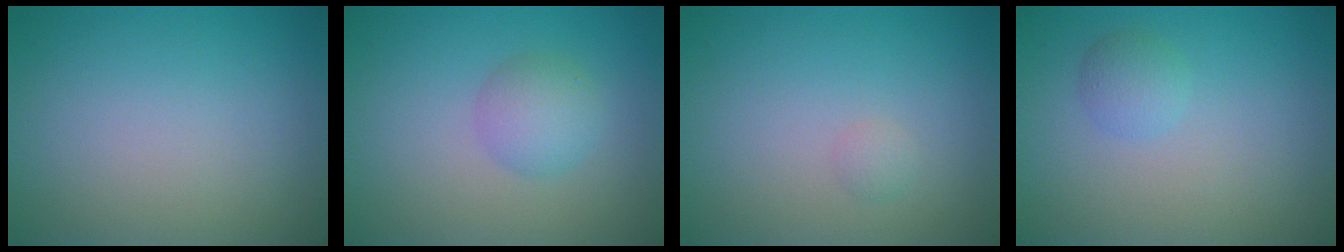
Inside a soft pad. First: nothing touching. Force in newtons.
{"total": 2.7, "press": 2.7, "slide": 0.1}
{"total": 0.7, "press": 0.7, "slide": 0.0}
{"total": 1.5, "press": 1.5, "slide": 0.1}